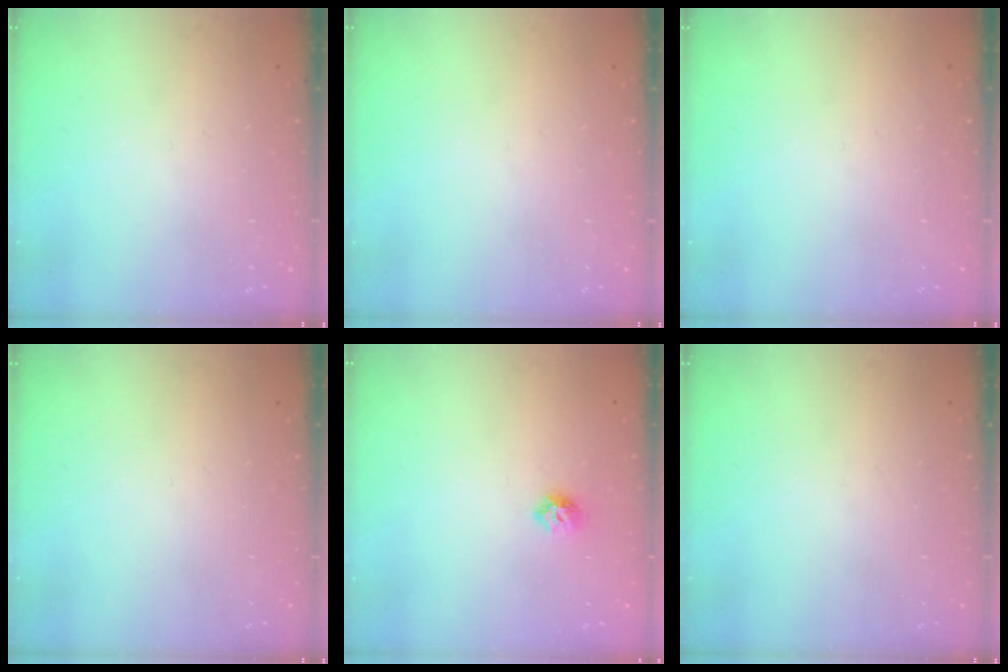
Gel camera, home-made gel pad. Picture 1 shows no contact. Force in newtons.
{"total": 0.0}
{"total": 0.0}
{"total": 0.0}
{"total": 6.4, "press": 6.3, "slide": 0.9}
{"total": 0.0}